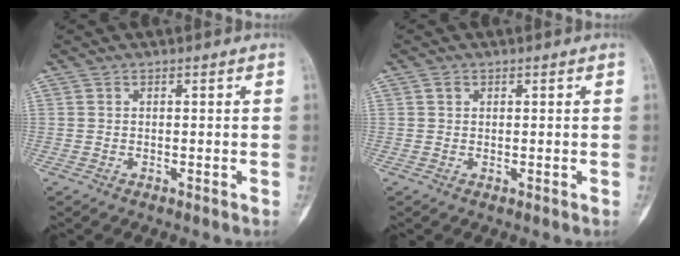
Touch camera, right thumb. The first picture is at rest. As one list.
[{"total": 0.8, "force": [0.4, 0.6, 0.2], "torque": [-0.001, -0.001, 0.006]}]